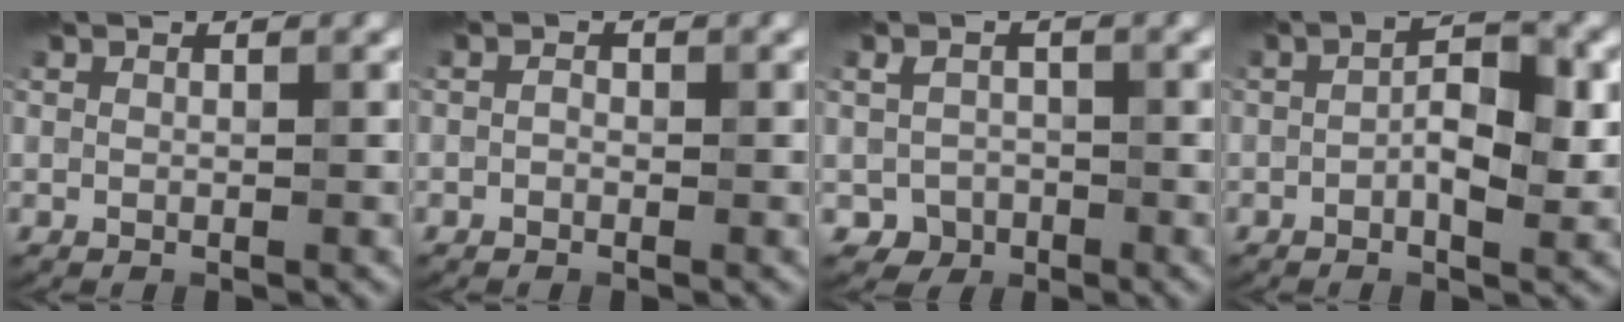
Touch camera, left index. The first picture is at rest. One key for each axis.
{"total": 0.7, "fx": -0.3, "fy": 0.5, "fz": 0.4, "tx": -0.006, "ty": -0.001, "tz": -0.006}
{"total": 2.1, "fx": -0.8, "fy": 1.9, "fz": 0.6, "tx": -0.004, "ty": -0.004, "tz": -0.015}
{"total": 4.3, "fx": -0.4, "fy": 1.7, "fz": 3.9, "tx": -0.064, "ty": 0.004, "tz": -0.012}